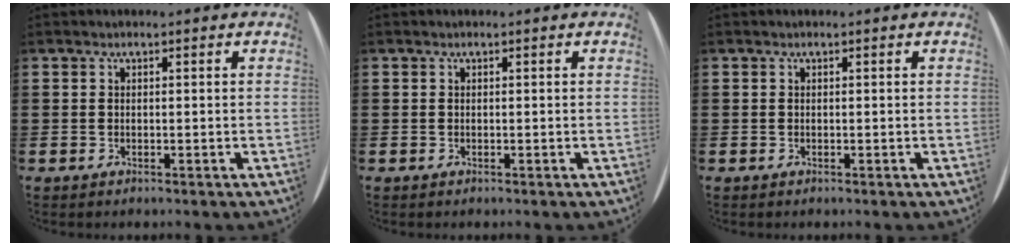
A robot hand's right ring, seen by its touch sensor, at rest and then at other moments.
{"total": 0.0}
{"total": 0.0}